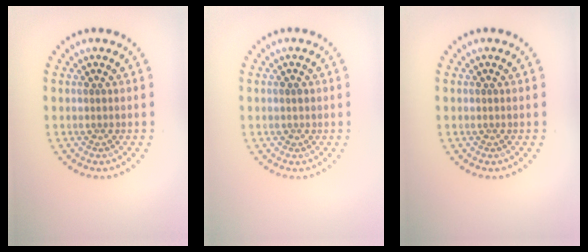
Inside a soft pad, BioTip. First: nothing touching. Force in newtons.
{"total": 0.7, "press": 0.7, "slide": 0.2}
{"total": 0.0}